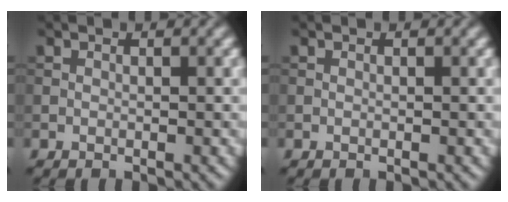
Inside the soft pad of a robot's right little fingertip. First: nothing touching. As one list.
[{"total": 0.0}]